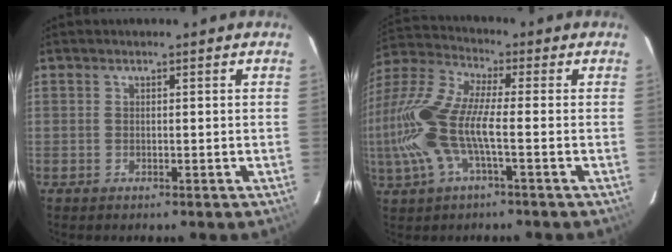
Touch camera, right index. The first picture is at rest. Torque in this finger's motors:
{"motor_torque": [1.27, -0.87, 1.06, 0.21]}